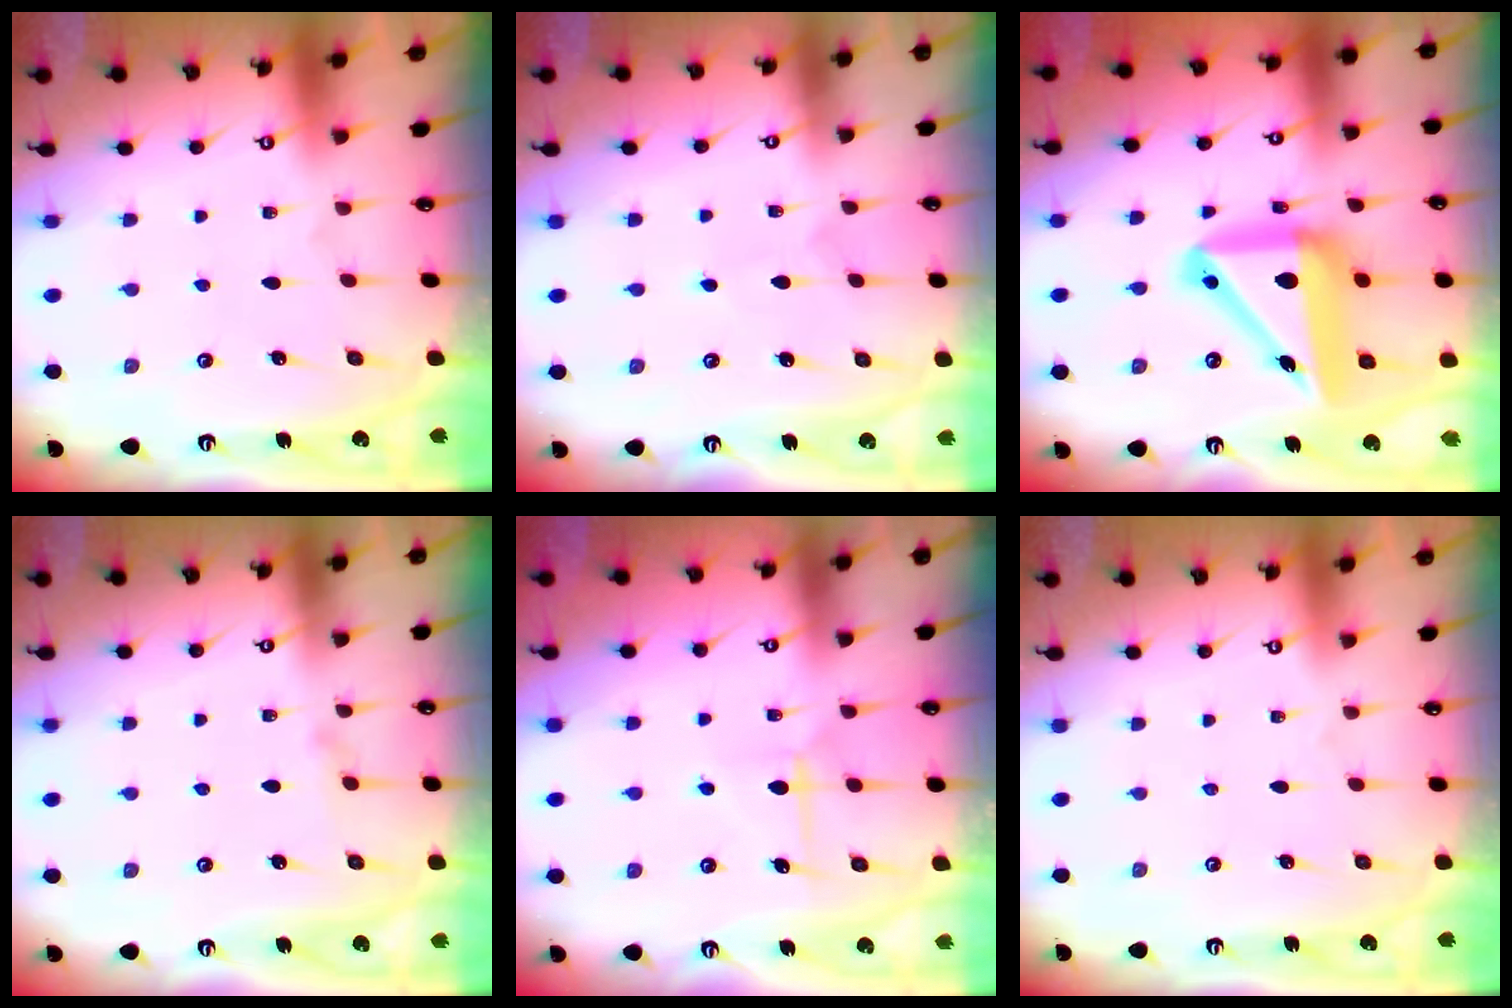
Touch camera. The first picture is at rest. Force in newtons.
{"total": 3.6, "press": 3.6, "slide": 0.3}
{"total": 18.6, "press": 18.3, "slide": 2.8}
{"total": 0.0}
{"total": 7.2, "press": 7.1, "slide": 0.3}
{"total": 0.0}